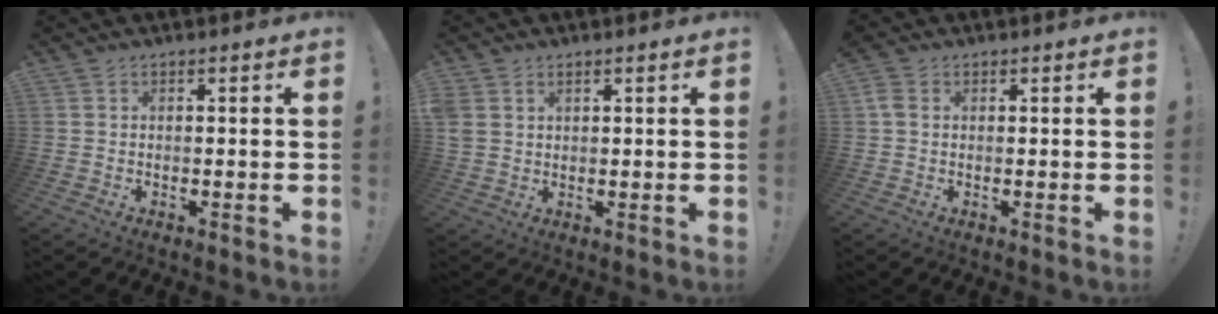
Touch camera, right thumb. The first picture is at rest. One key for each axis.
{"total": 3.6, "fx": 1.7, "fy": 2.7, "fz": 1.7, "tx": -0.033, "ty": -0.002, "tz": 0.037}
{"total": 3.2, "fx": 0.9, "fy": 2.2, "fz": 2.1, "tx": -0.038, "ty": 0.006, "tz": 0.017}